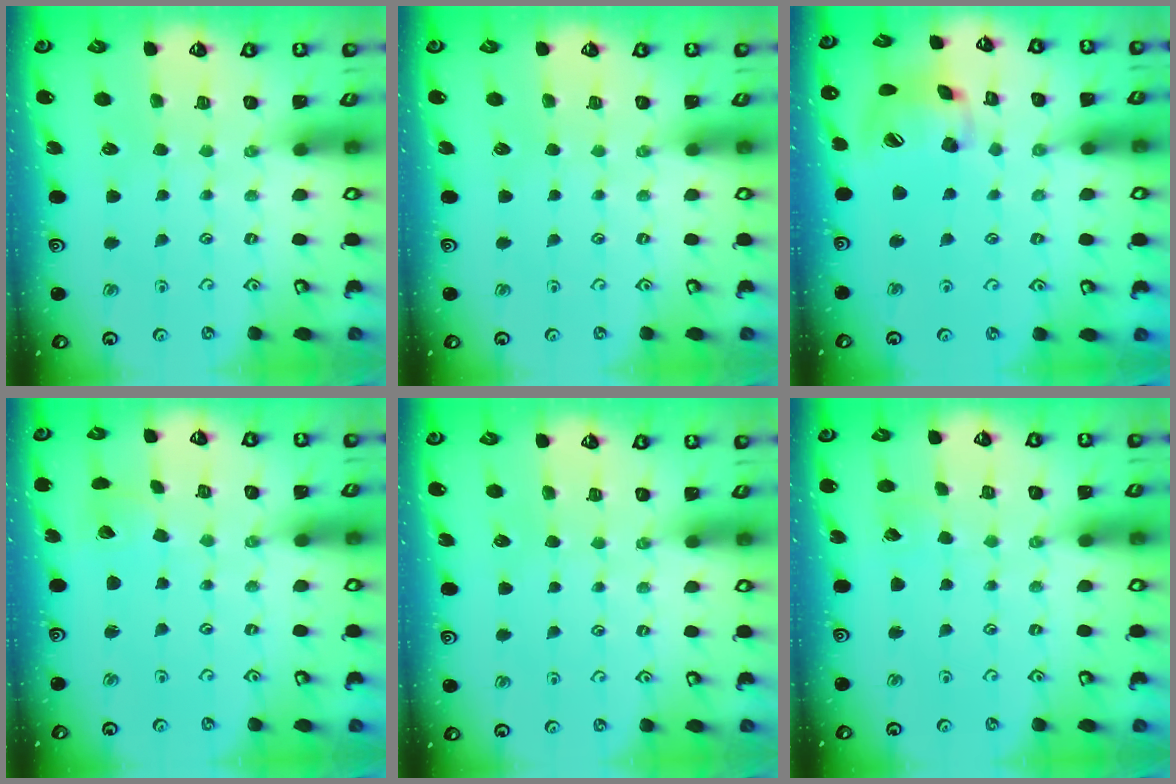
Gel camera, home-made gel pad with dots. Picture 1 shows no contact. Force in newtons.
{"total": 0.0}
{"total": 16.1, "press": 15.9, "slide": 2.3}
{"total": 2.4, "press": 2.4, "slide": 0.3}
{"total": 0.0}
{"total": 1.7, "press": 1.7, "slide": 0.1}